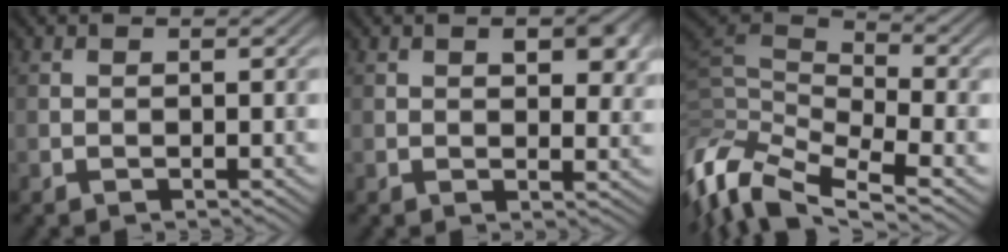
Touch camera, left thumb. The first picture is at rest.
{"total": 4.5, "force": [1.7, 2.3, 3.5], "torque": [-0.050, -0.003, 0.028]}
{"total": 11.6, "force": [-4.5, 5.2, 9.3], "torque": [-0.222, 0.004, -0.095]}